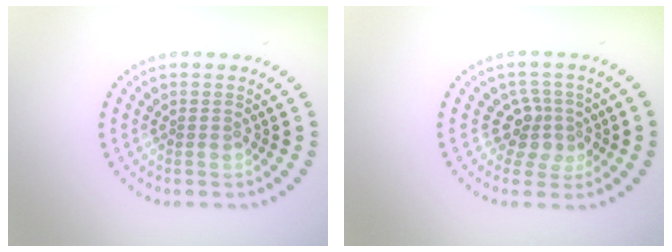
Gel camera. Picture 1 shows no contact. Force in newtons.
{"total": 2.7, "press": 2.0, "slide": 1.9}